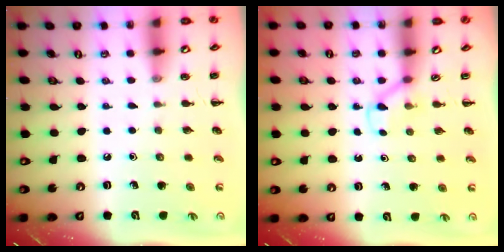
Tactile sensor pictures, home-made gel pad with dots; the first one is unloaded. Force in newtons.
{"total": 3.0, "press": 2.8, "slide": 1.1}